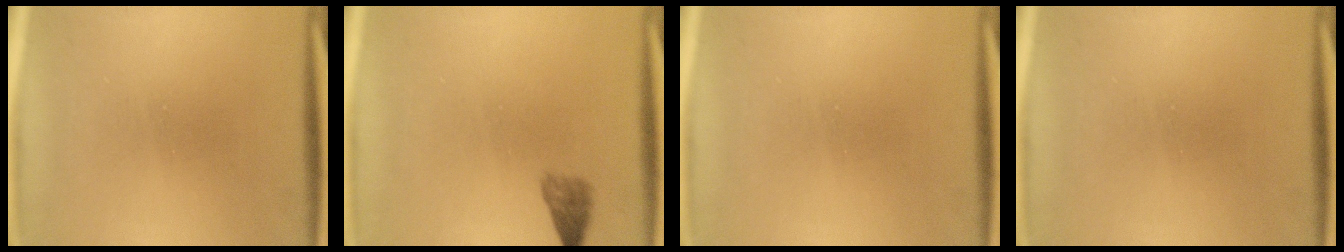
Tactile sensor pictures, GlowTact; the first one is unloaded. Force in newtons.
{"total": 2.4}
{"total": 0.0}
{"total": 0.0}